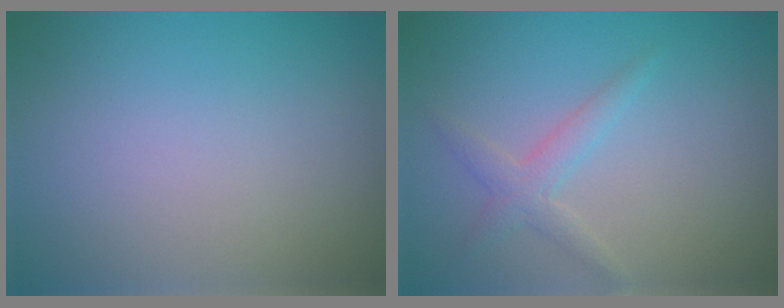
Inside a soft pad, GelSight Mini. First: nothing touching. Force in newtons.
{"total": 1.9, "press": 1.9, "slide": 0.1}